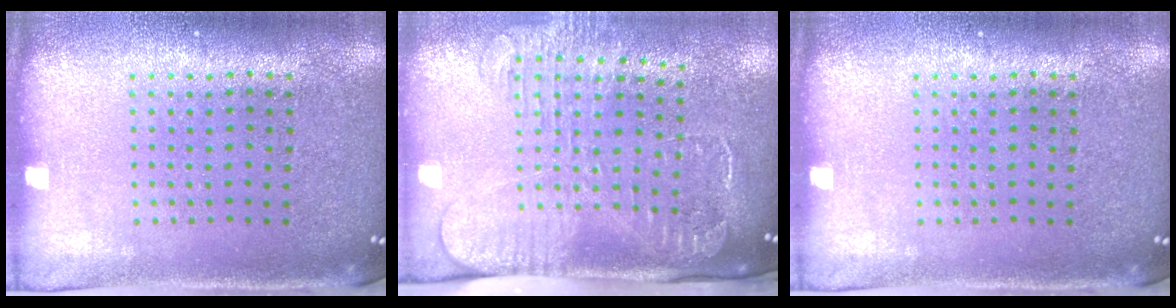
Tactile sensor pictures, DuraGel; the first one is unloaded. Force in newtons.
{"total": 2.7, "press": 2.0, "slide": 1.7}
{"total": 0.0}